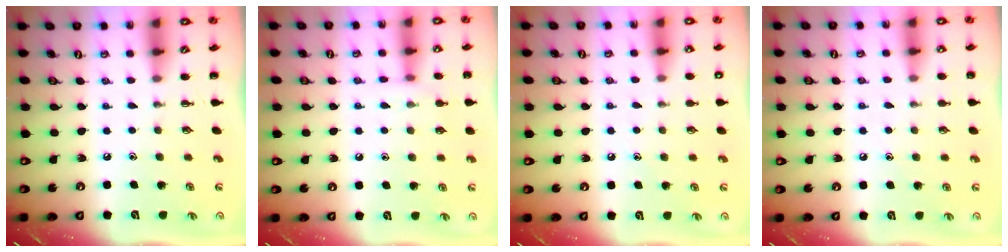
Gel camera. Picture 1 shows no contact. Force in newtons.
{"total": 5.5, "press": 5.3, "slide": 1.5}
{"total": 6.0, "press": 5.8, "slide": 1.7}
{"total": 5.4, "press": 5.2, "slide": 1.6}